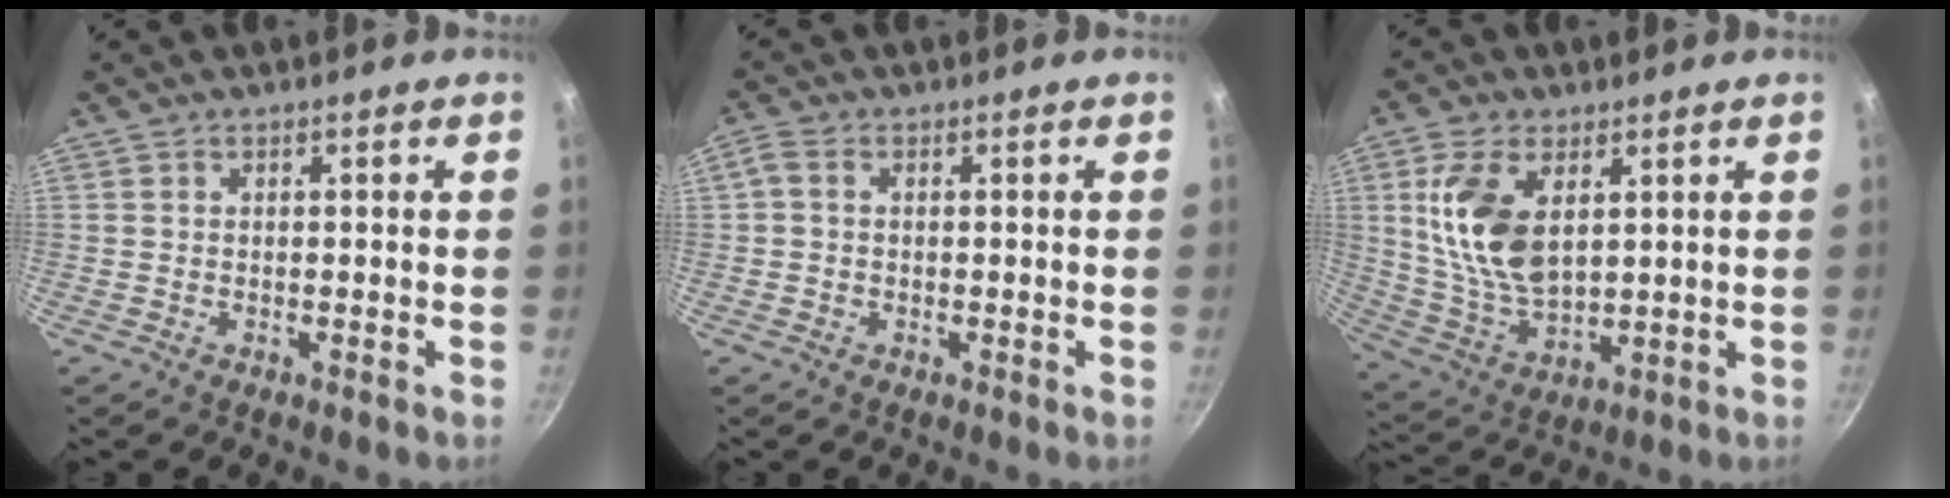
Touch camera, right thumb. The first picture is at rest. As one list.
[{"total": 2.6, "force": [0.2, 1.9, 1.7], "torque": [-0.040, 0.008, -0.001]}, {"total": 13.9, "force": [3.9, 7.8, 10.9], "torque": [-0.203, -0.024, 0.086]}]